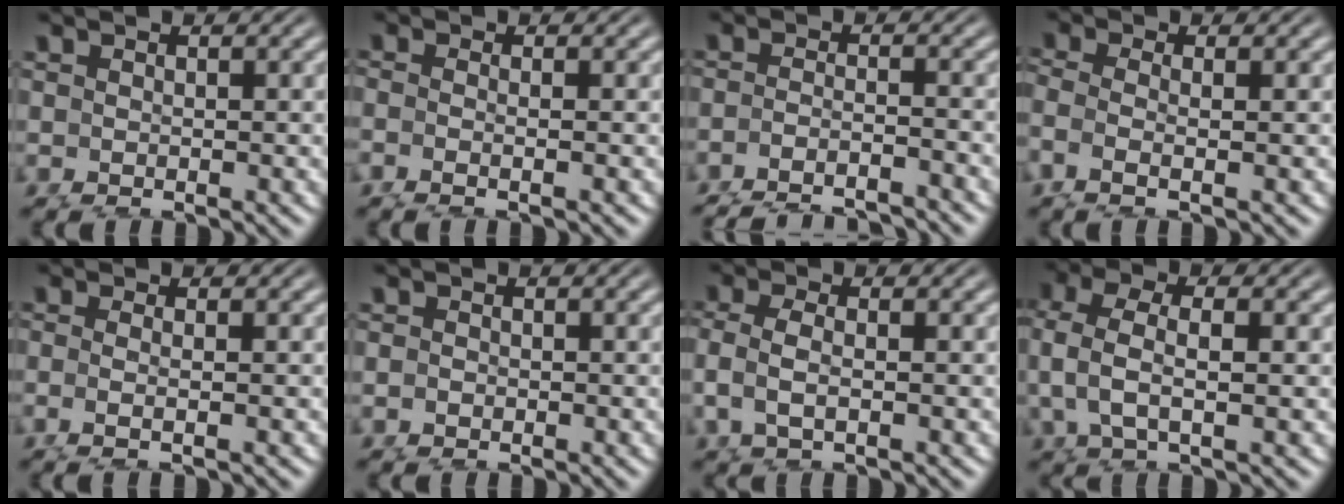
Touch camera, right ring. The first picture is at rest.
{"total": 2.0, "force": [-0.7, 0.9, 1.7], "torque": [-0.058, -0.017, -0.001]}
{"total": 3.8, "force": [-3.4, 1.2, 1.2], "torque": [-0.031, -0.022, -0.043]}
{"total": 3.8, "force": [0.1, 2.7, 2.7], "torque": [-0.093, -0.020, 0.013]}
{"total": 1.7, "force": [-0.3, 0.2, 1.7], "torque": [-0.058, -0.015, 0.007]}
{"total": 0.5, "force": [-0.3, 0.5, 0.1], "torque": [0.000, -0.002, -0.005]}
{"total": 2.8, "force": [0.7, 1.4, 2.3], "torque": [-0.073, -0.013, 0.023]}
{"total": 4.3, "force": [2.0, 2.1, 3.1], "torque": [-0.080, -0.003, 0.038]}